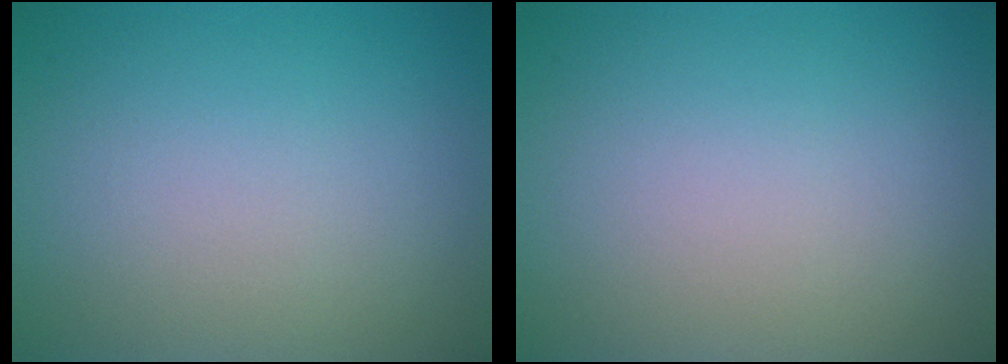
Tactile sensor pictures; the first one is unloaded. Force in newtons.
{"total": 0.0}